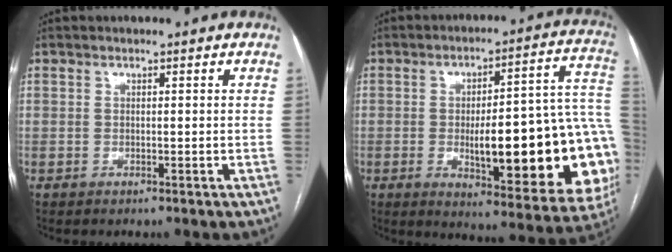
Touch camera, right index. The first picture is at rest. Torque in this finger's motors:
{"motor_torque": [1.44, -0.70, 0.54, 0.19]}